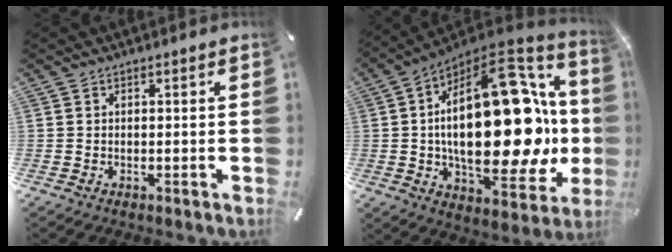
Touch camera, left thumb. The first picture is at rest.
{"total": 36.8, "force": [0.7, 18.2, 32.0], "torque": [-0.534, -0.033, 0.027]}